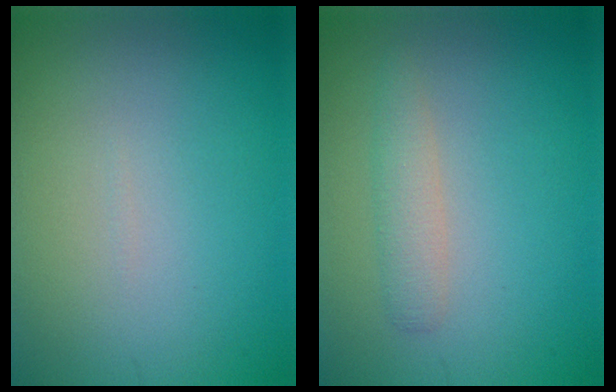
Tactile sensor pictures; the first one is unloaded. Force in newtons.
{"total": 1.9, "press": 1.9, "slide": 0.1}